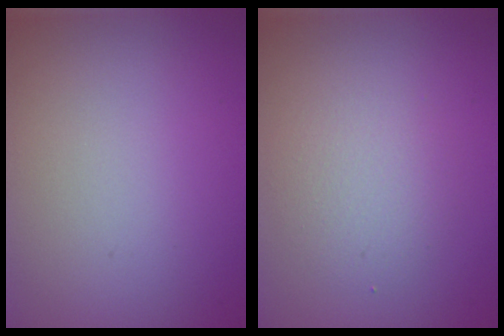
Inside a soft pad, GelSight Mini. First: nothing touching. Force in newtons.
{"total": 2.4, "press": 2.4, "slide": 0.2}